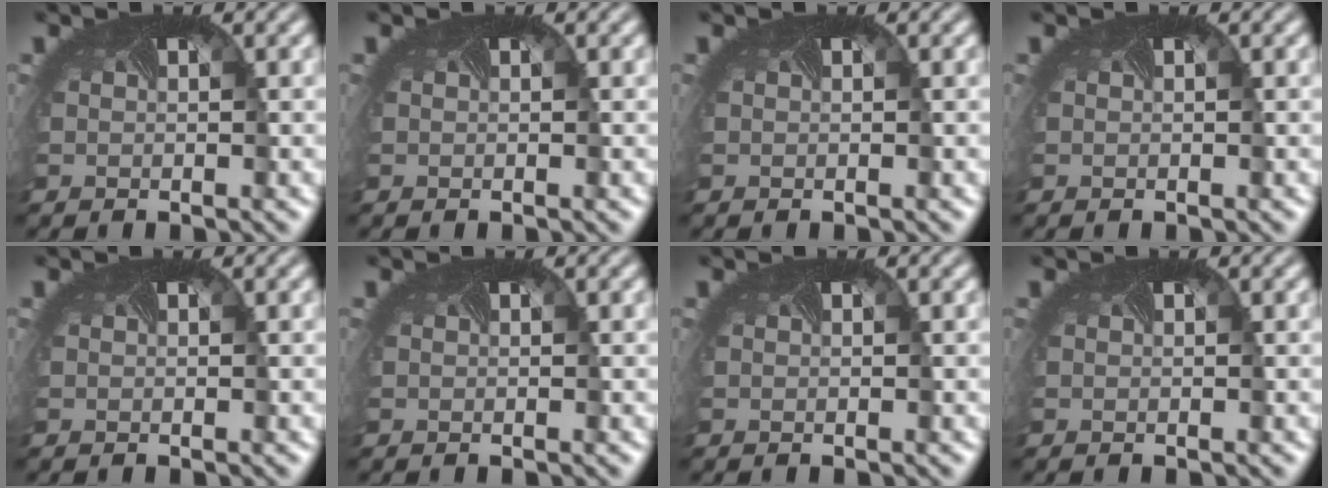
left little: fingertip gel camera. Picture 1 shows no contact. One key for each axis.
{"total": 0.0}
{"total": 0.0}
{"total": 0.0}
{"total": 0.0}
{"total": 0.0}
{"total": 0.0}
{"total": 0.0}